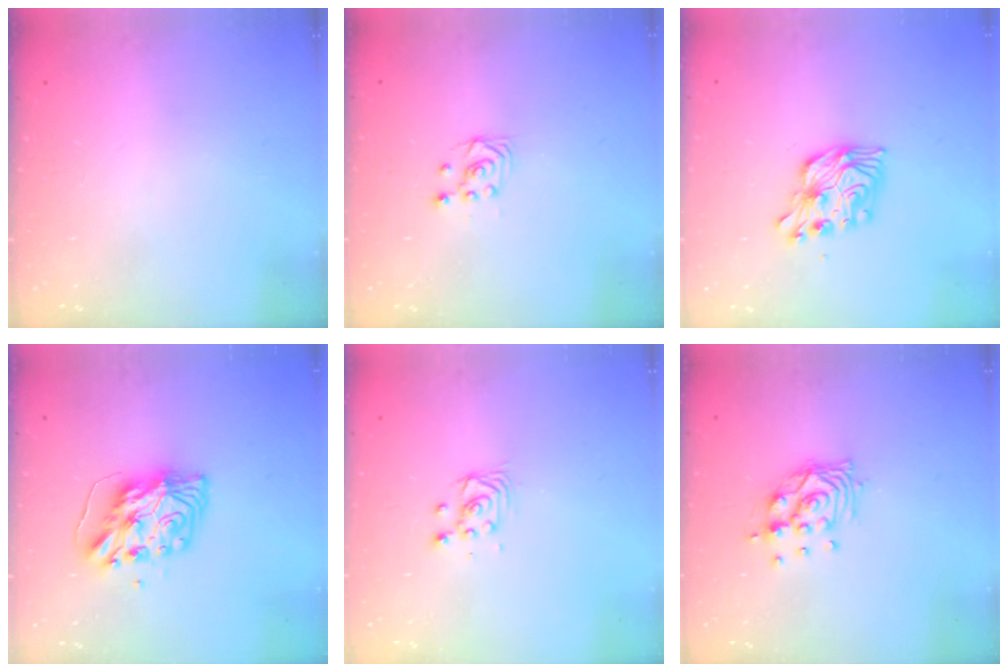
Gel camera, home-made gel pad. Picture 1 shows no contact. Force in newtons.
{"total": 2.5, "press": 2.2, "slide": 1.2}
{"total": 11.6, "press": 11.6, "slide": 0.3}
{"total": 9.9, "press": 9.9, "slide": 0.8}
{"total": 3.3, "press": 3.3, "slide": 0.4}
{"total": 10.7, "press": 10.6, "slide": 1.1}